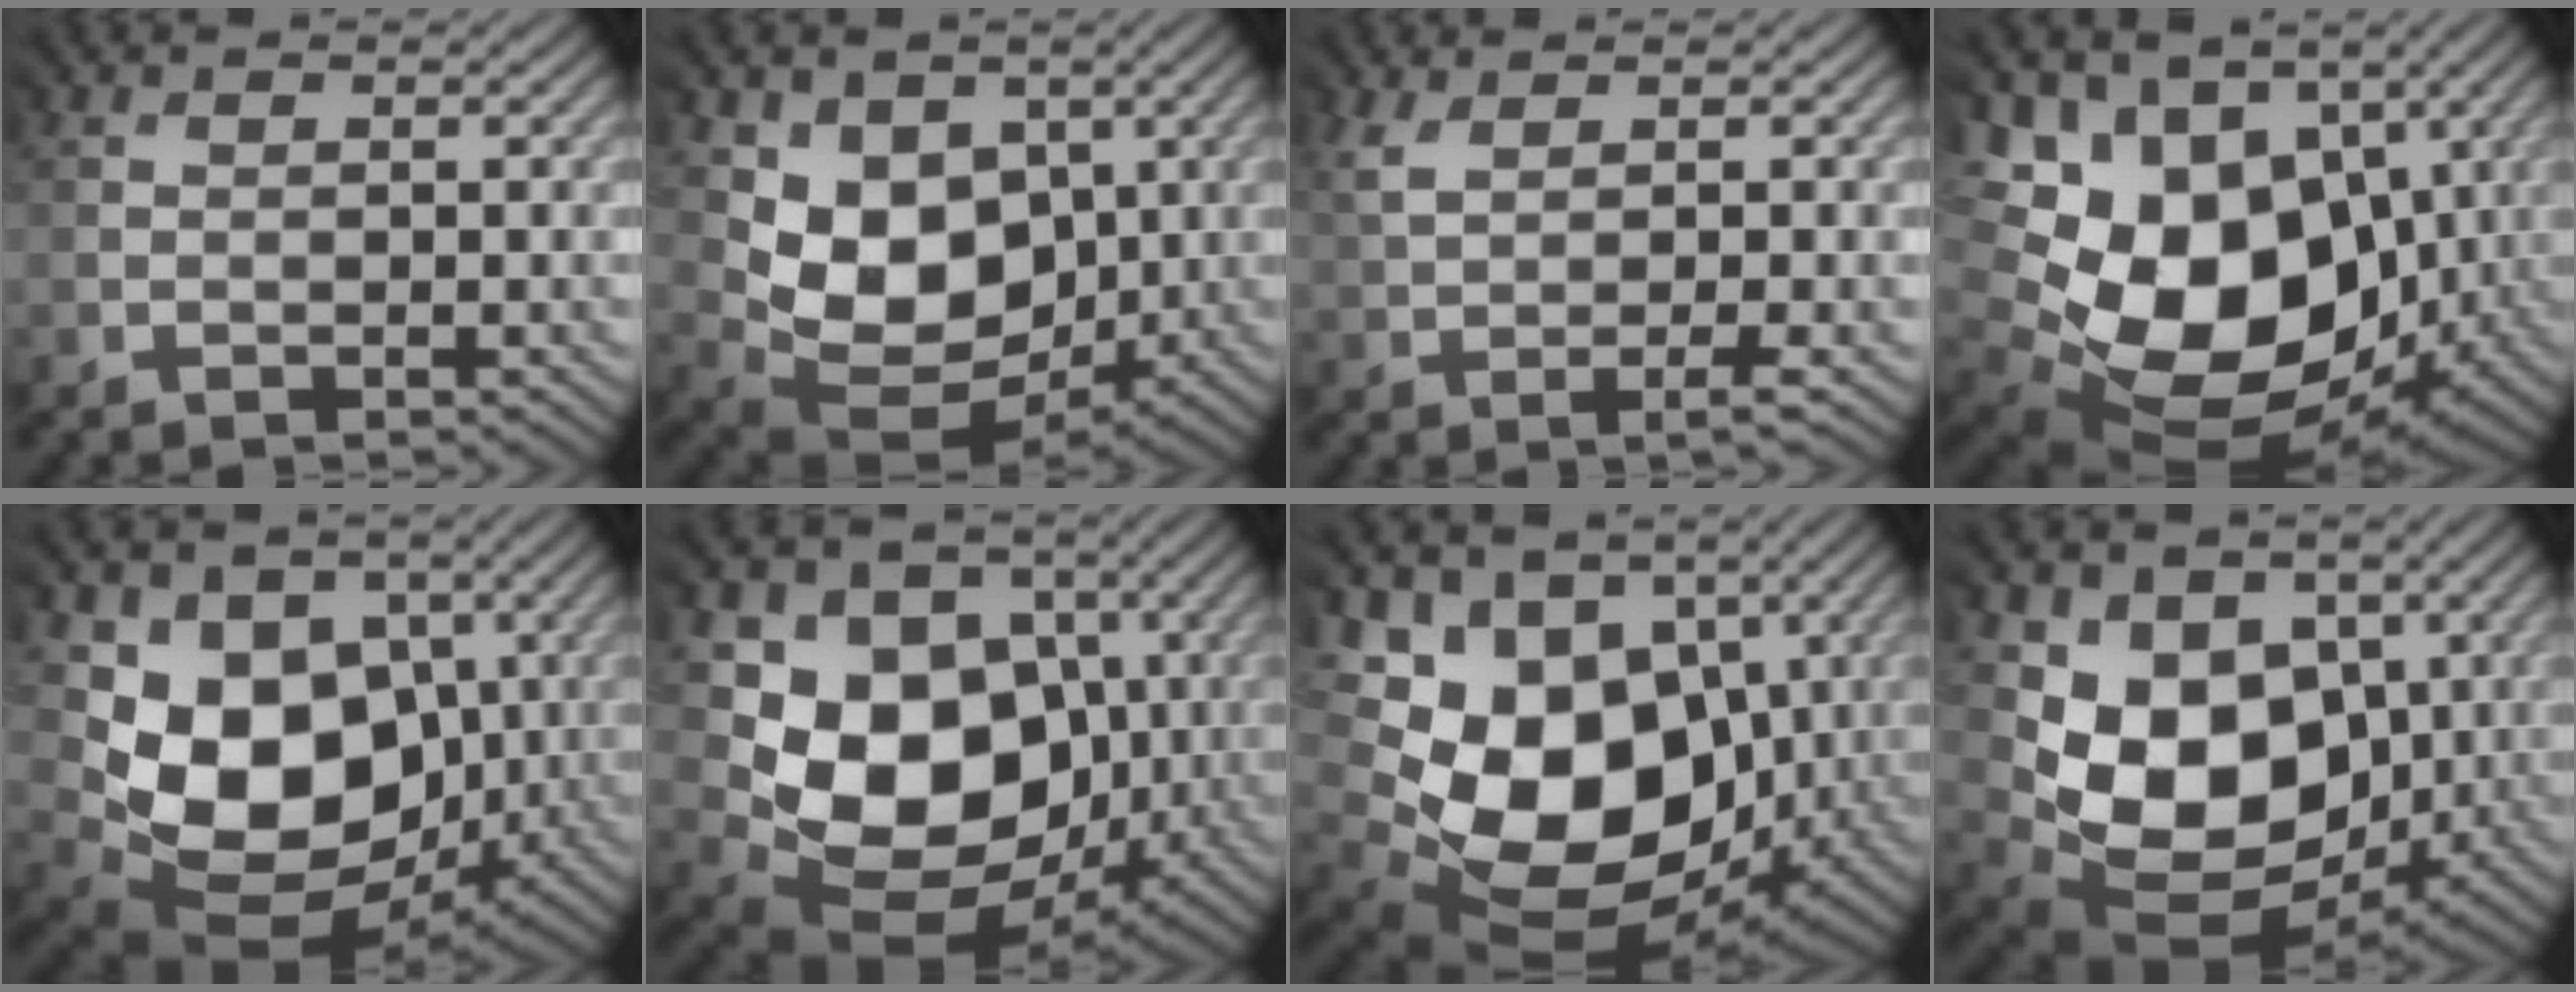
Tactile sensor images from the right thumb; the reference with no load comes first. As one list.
[{"total": 8.7, "force": [2.2, 7.0, 4.6], "torque": [-0.108, -0.023, 0.043]}, {"total": 3.3, "force": [1.1, 0.6, 3.0], "torque": [-0.069, 0.002, 0.021]}, {"total": 18.2, "force": [1.2, 14.0, 11.5], "torque": [-0.254, -0.043, 0.070]}, {"total": 11.7, "force": [1.1, 9.6, 6.6], "torque": [-0.126, -0.030, 0.028]}, {"total": 12.7, "force": [0.7, 10.7, 6.8], "torque": [-0.124, -0.031, 0.016]}, {"total": 16.3, "force": [0.9, 12.6, 10.3], "torque": [-0.214, -0.046, 0.051]}, {"total": 10.6, "force": [1.7, 8.6, 6.1], "torque": [-0.123, -0.027, 0.040]}]